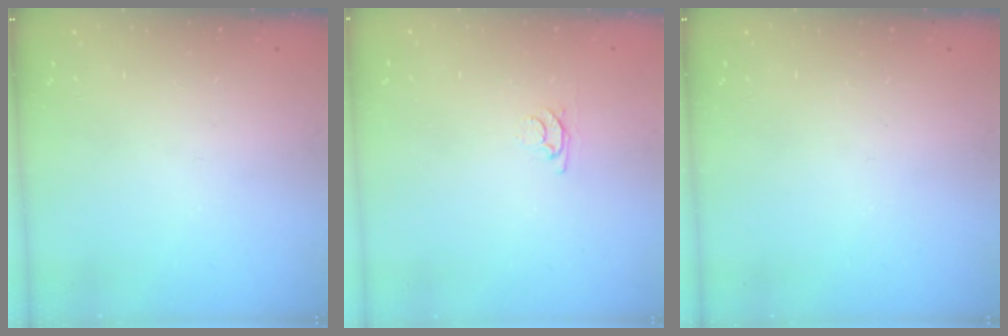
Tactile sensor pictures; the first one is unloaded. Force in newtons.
{"total": 3.1, "press": 3.0, "slide": 0.4}
{"total": 0.0}